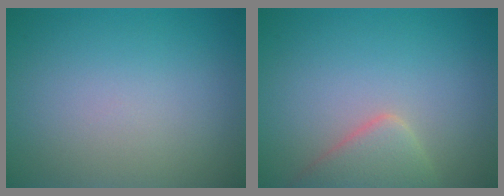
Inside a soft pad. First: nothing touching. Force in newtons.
{"total": 3.3, "press": 3.3, "slide": 0.4}